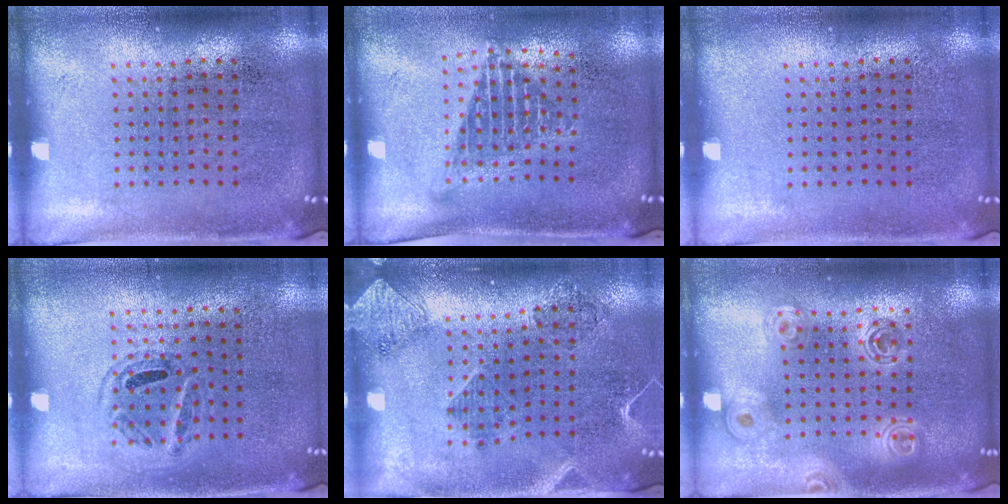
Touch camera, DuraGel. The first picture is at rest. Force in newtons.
{"total": 1.4, "press": 1.1, "slide": 0.8}
{"total": 0.0}
{"total": 0.9, "press": 0.8, "slide": 0.4}
{"total": 1.9, "press": 1.6, "slide": 0.9}
{"total": 1.7, "press": 1.5, "slide": 0.7}